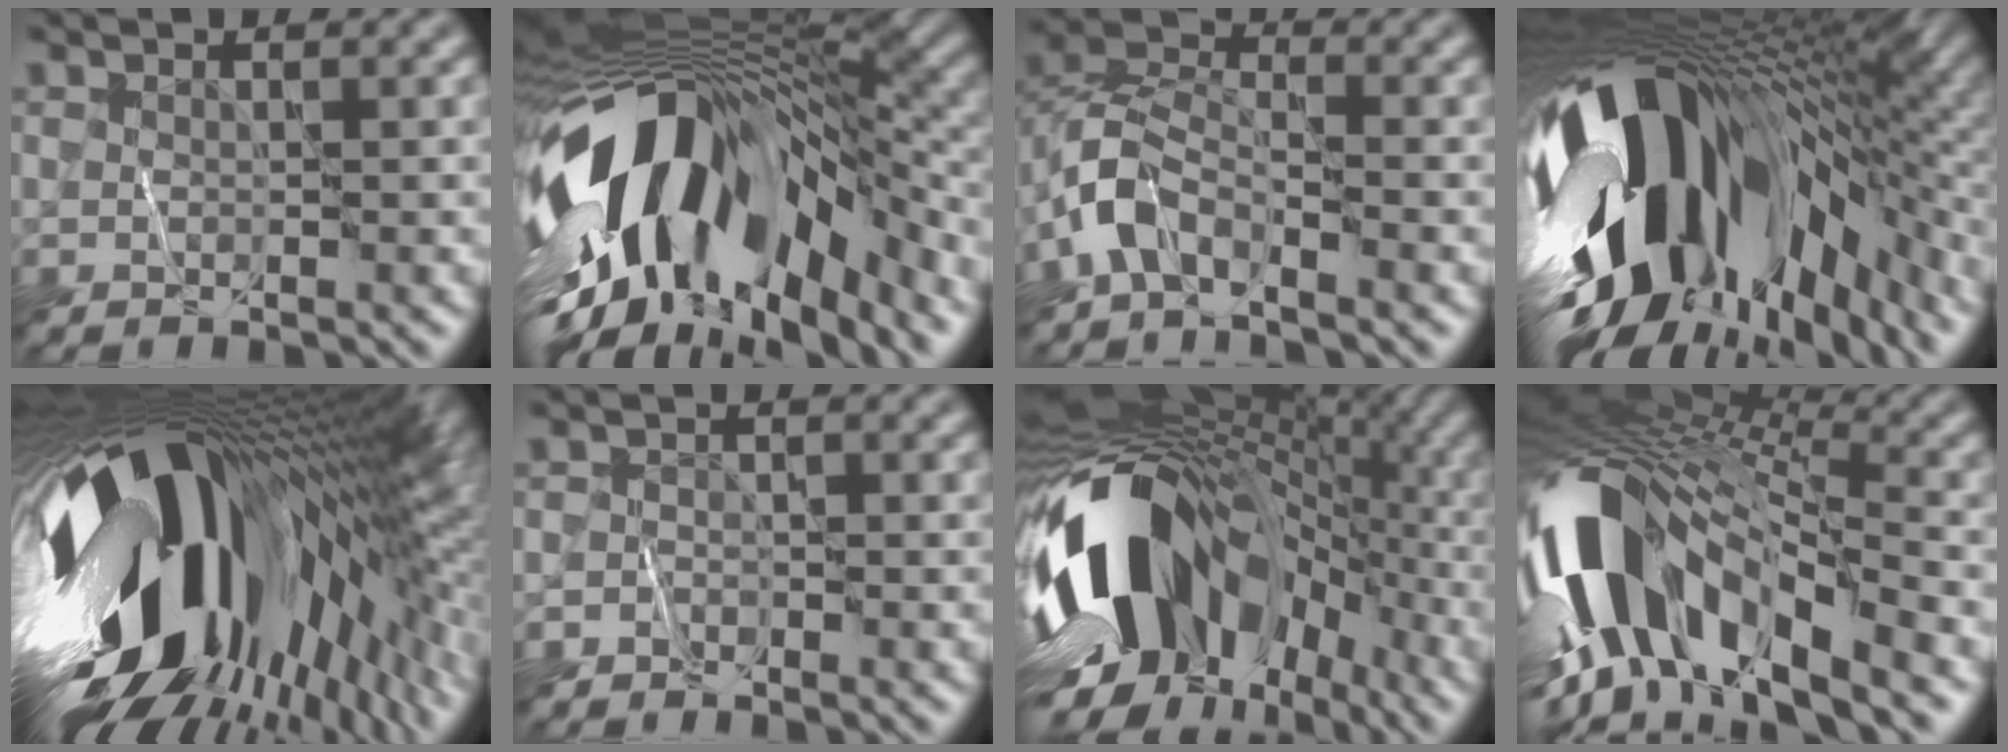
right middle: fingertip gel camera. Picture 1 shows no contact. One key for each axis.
{"total": 16.2, "fx": -6.3, "fy": 7.6, "fz": 12.9, "tx": -0.231, "ty": 0.001, "tz": -0.107}
{"total": 4.6, "fx": -3.0, "fy": 2.4, "fz": 2.6, "tx": -0.049, "ty": 0.008, "tz": -0.072}
{"total": 18.7, "fx": -2.6, "fy": 9.4, "fz": 16.0, "tx": -0.281, "ty": -0.063, "tz": -0.021}
{"total": 20.6, "fx": -1.6, "fy": 10.6, "fz": 17.6, "tx": -0.298, "ty": -0.067, "tz": -0.027}
{"total": 1.1, "fx": -0.9, "fy": 0.5, "fz": -0.3, "tx": 0.012, "ty": 0.006, "tz": -0.019}
{"total": 15.9, "fx": -2.2, "fy": 11.2, "fz": 11.1, "tx": -0.203, "ty": 0.005, "tz": -0.040}
{"total": 14.6, "fx": -3.9, "fy": 7.0, "fz": 12.3, "tx": -0.241, "ty": 0.018, "tz": -0.078}